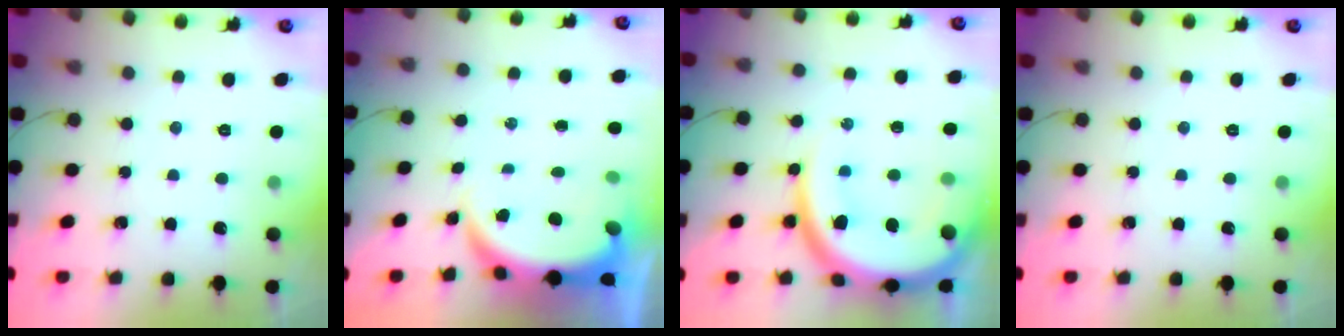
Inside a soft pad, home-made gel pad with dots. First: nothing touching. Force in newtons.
{"total": 6.0, "press": 6.0, "slide": 0.1}
{"total": 20.5, "press": 20.4, "slide": 2.1}
{"total": 0.0}